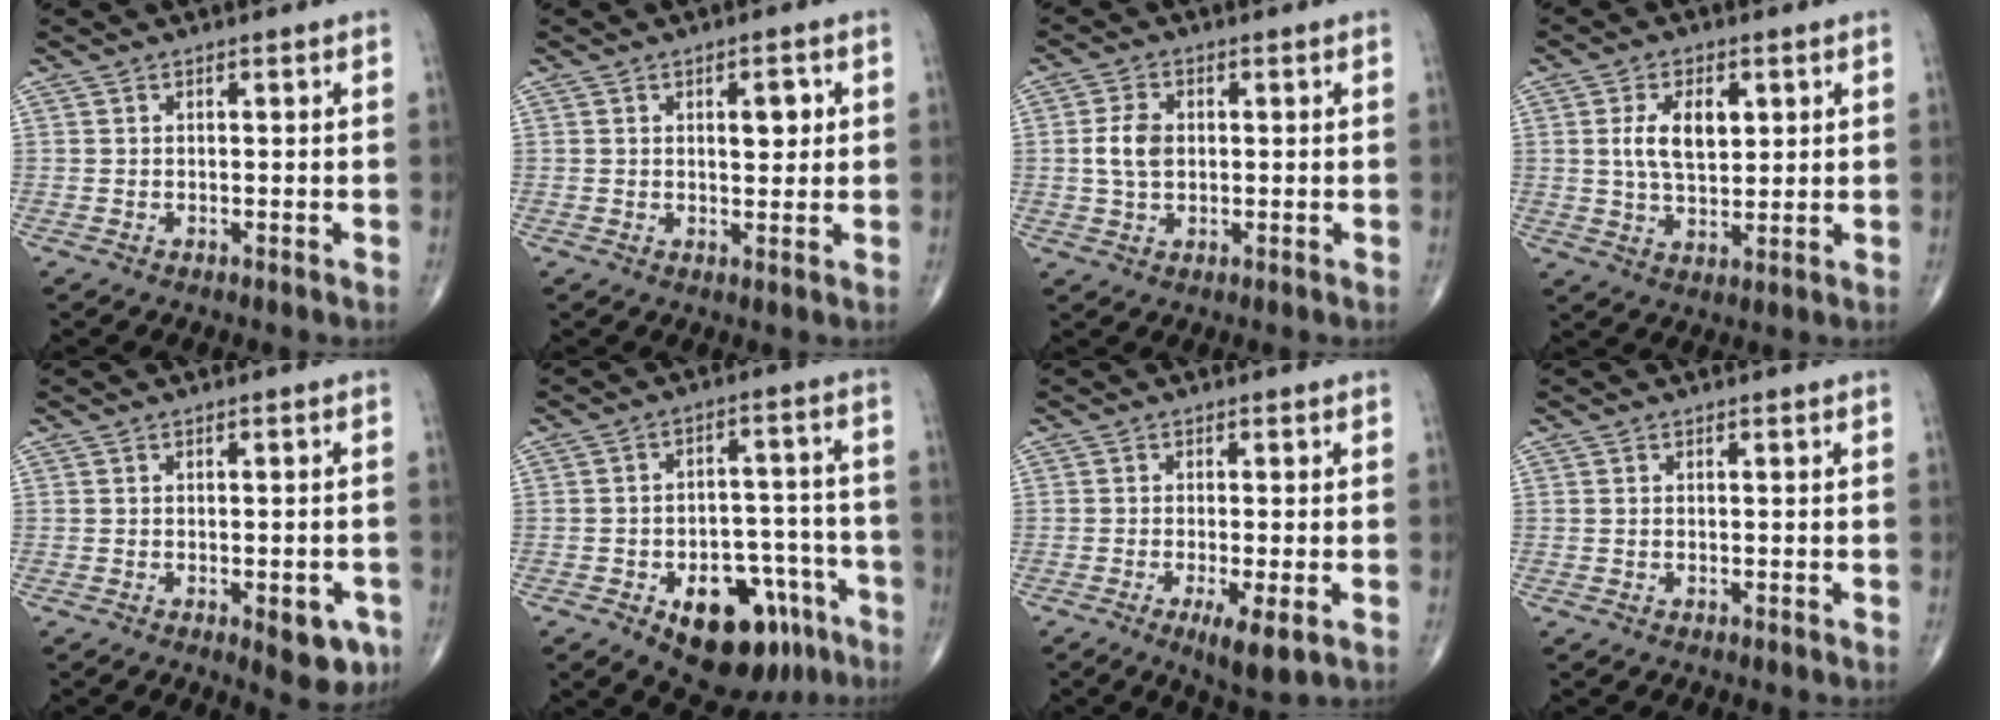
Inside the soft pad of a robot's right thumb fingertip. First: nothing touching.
{"total": 3.9, "force": [1.0, 1.9, 3.3], "torque": [-0.032, -0.002, 0.014]}
{"total": 5.2, "force": [0.3, 3.5, 3.9], "torque": [-0.074, 0.005, 0.004]}
{"total": 8.4, "force": [2.0, 4.6, 6.6], "torque": [-0.103, -0.008, 0.039]}
{"total": 6.2, "force": [-2.6, 2.7, 4.9], "torque": [-0.040, 0.007, -0.024]}
{"total": 17.0, "force": [-8.7, 9.4, 11.1], "torque": [-0.112, 0.060, -0.114]}
{"total": 5.9, "force": [-2.2, 1.3, 5.3], "torque": [-0.089, -0.015, -0.037]}
{"total": 0.0}